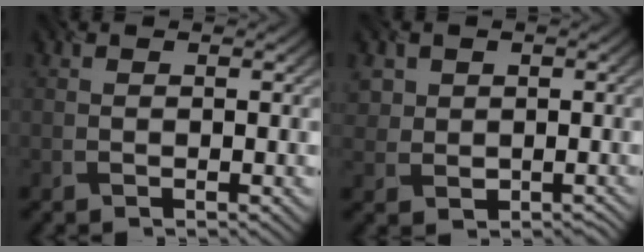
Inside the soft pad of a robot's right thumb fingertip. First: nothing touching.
{"total": 4.2, "force": [0.7, 4.0, 1.2], "torque": [-0.026, -0.004, 0.013]}